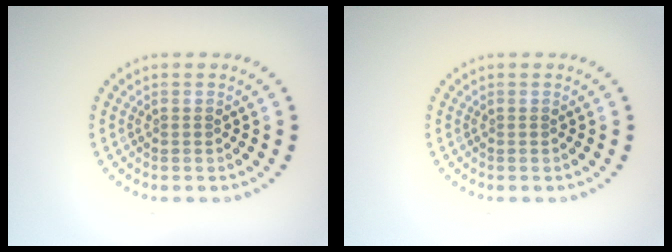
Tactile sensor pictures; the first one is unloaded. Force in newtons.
{"total": 0.0}